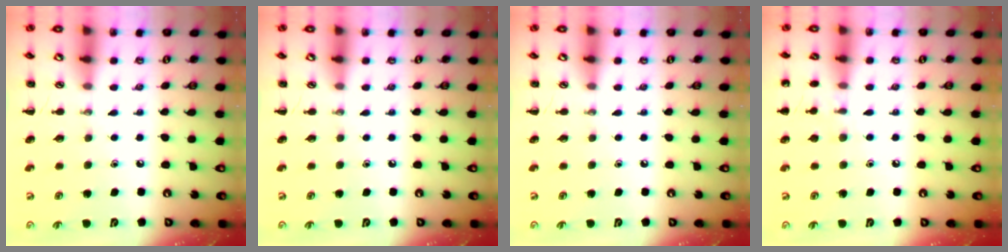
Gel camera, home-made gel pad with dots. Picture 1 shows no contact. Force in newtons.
{"total": 0.0}
{"total": 0.0}
{"total": 5.8, "press": 5.6, "slide": 1.5}